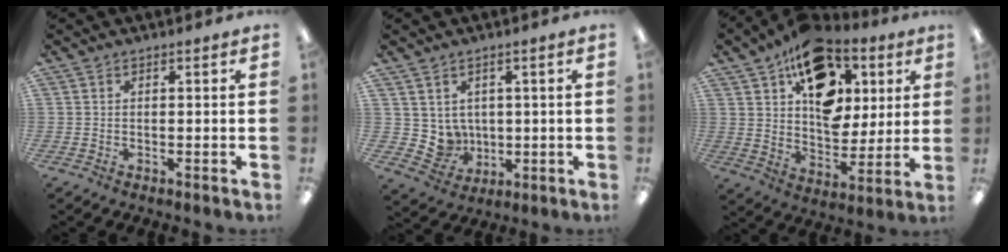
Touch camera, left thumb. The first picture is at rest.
{"total": 5.6, "force": [2.3, 5.1, 0.3], "torque": [-0.027, -0.020, 0.052]}
{"total": 17.9, "force": [8.9, 12.4, 9.4], "torque": [-0.137, -0.041, 0.161]}